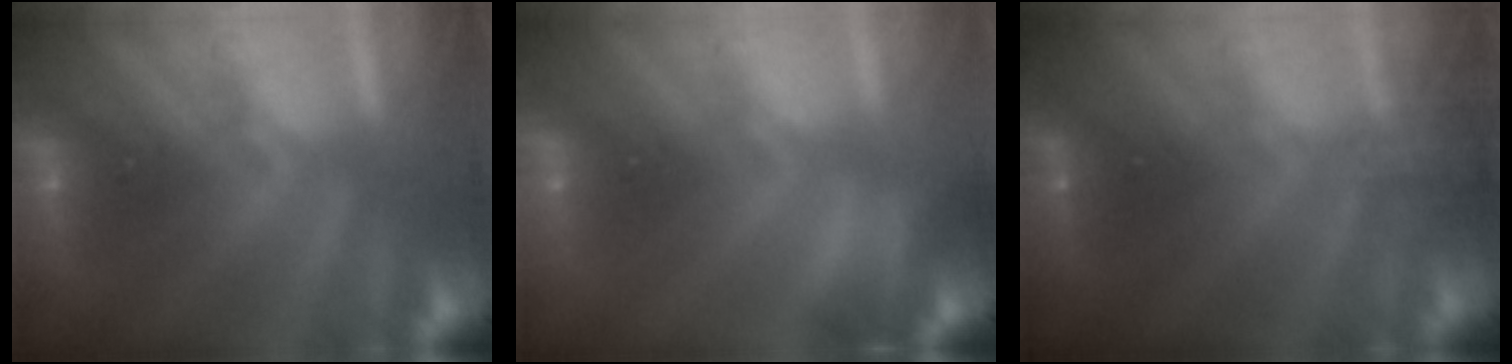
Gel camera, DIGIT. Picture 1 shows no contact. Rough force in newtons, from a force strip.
{"total": 2.7}
{"total": 1.7}